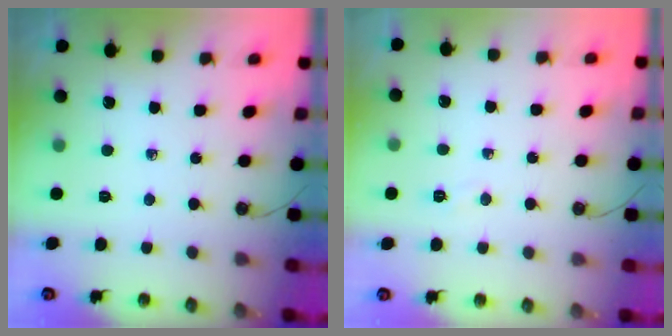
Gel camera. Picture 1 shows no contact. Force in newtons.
{"total": 3.3, "press": 3.2, "slide": 0.4}